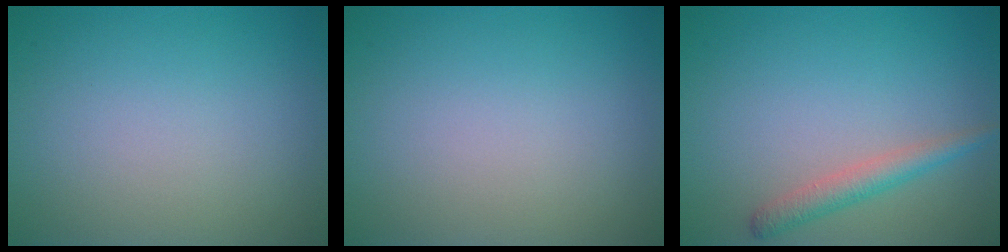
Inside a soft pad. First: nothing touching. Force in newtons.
{"total": 0.0}
{"total": 2.2, "press": 2.2, "slide": 0.1}